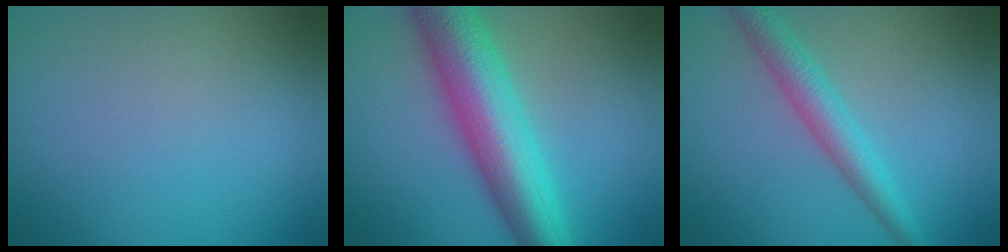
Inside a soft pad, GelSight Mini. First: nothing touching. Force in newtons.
{"total": 9.5, "press": 9.5, "slide": 0.2}
{"total": 3.6, "press": 3.6, "slide": 0.1}